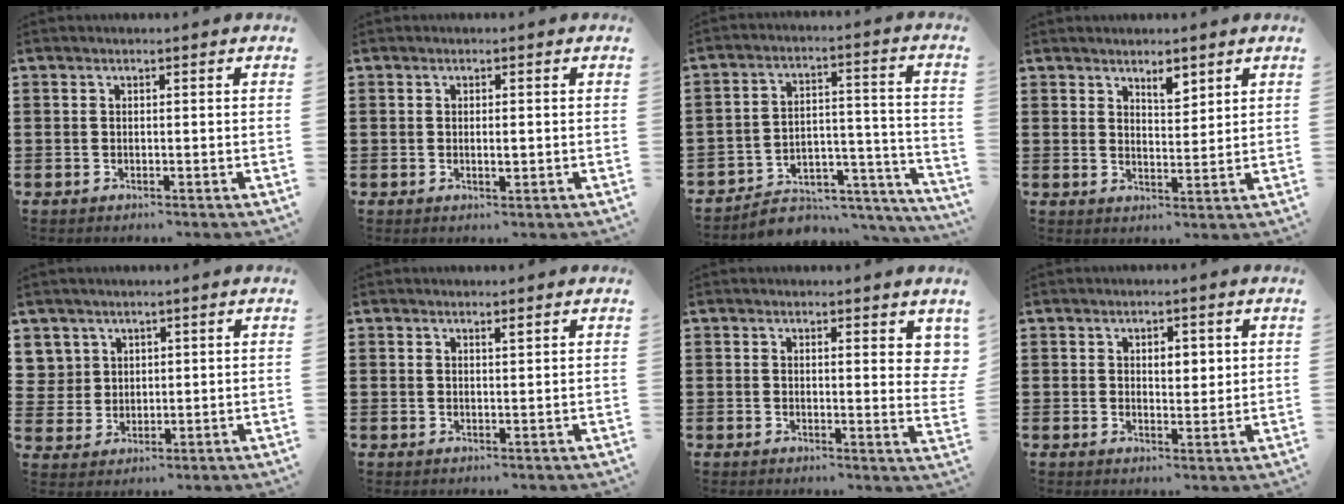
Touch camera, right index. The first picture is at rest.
{"total": 1.3, "force": [-0.2, 0.3, 1.2], "torque": [-0.022, -0.001, -0.003]}
{"total": 5.2, "force": [-4.7, 2.1, 1.0], "torque": [-0.019, 0.012, -0.093]}
{"total": 3.2, "force": [2.6, 1.1, 1.4], "torque": [-0.018, -0.001, 0.045]}
{"total": 4.0, "force": [2.1, 3.4, 0.0], "torque": [-0.019, 0.014, 0.041]}
{"total": 0.9, "force": [0.7, 0.2, 0.5], "torque": [-0.003, -0.003, 0.012]}
{"total": 2.2, "force": [1.5, 0.5, 1.4], "torque": [-0.016, -0.001, 0.025]}
{"total": 3.0, "force": [0.9, 1.8, 2.3], "torque": [-0.033, 0.003, 0.010]}